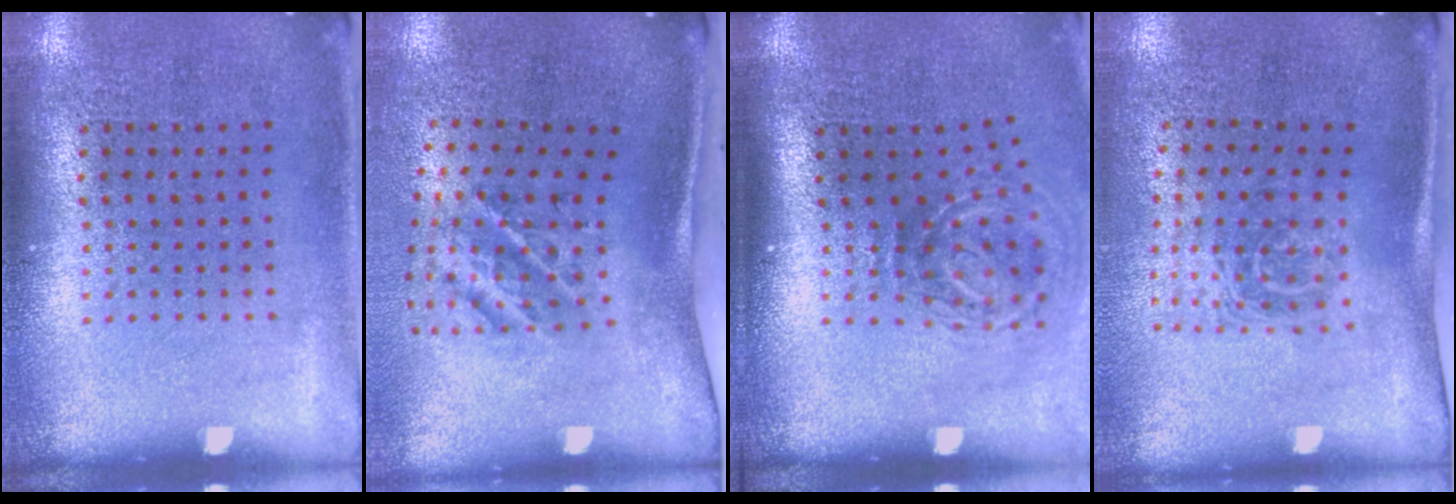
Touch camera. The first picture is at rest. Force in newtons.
{"total": 2.3, "press": 1.3, "slide": 1.9}
{"total": 2.0, "press": 1.3, "slide": 1.6}
{"total": 1.7, "press": 1.1, "slide": 1.3}